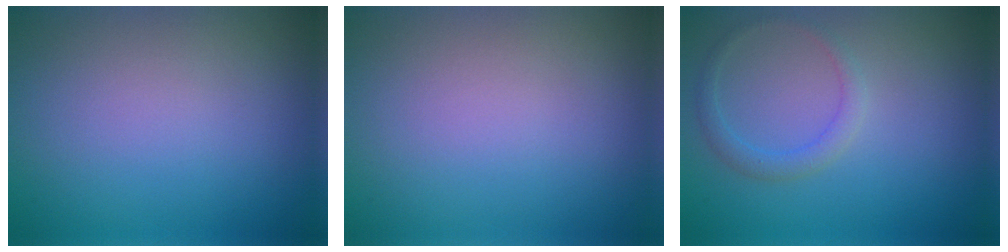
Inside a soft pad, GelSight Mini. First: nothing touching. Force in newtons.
{"total": 0.0}
{"total": 1.7, "press": 1.7, "slide": 0.1}